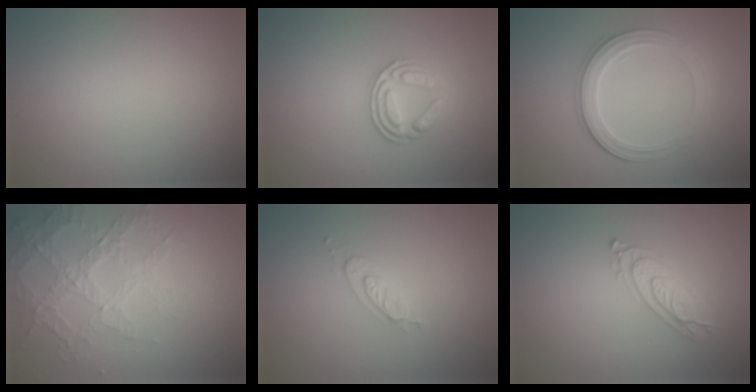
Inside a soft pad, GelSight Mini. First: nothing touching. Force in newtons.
{"total": 3.2, "press": 2.5, "slide": 1.9}
{"total": 4.0, "press": 3.4, "slide": 2.1}
{"total": 3.1, "press": 2.8, "slide": 1.3}
{"total": 2.0, "press": 2.0, "slide": 0.4}
{"total": 2.4, "press": 2.4, "slide": 0.3}